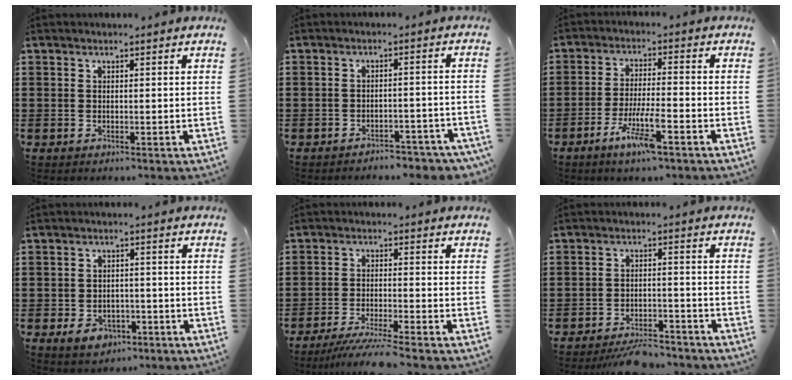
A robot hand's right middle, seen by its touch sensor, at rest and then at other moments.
{"total": 2.9, "force": [-2.8, 0.3, 0.3], "torque": [-0.010, 0.000, -0.059]}
{"total": 6.9, "force": [-4.0, 1.1, 5.6], "torque": [-0.114, -0.008, -0.073]}
{"total": 3.4, "force": [-2.2, 2.1, 1.6], "torque": [-0.031, 0.002, -0.043]}
{"total": 4.6, "force": [-4.0, -0.4, 2.2], "torque": [-0.051, -0.020, -0.079]}
{"total": 4.8, "force": [-4.6, 0.7, 1.3], "torque": [-0.022, 0.006, -0.089]}